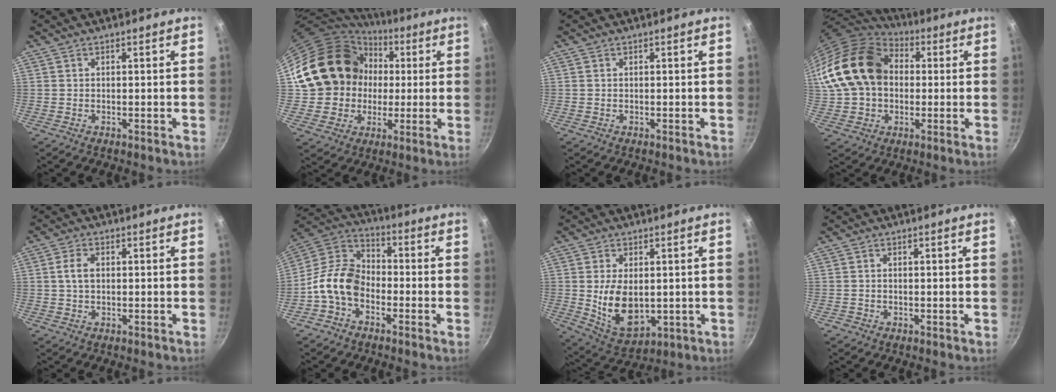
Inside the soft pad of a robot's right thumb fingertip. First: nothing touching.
{"total": 19.0, "force": [2.5, 16.8, 8.4], "torque": [-0.133, 0.034, 0.051]}
{"total": 0.0}
{"total": 20.3, "force": [2.8, 15.2, 13.2], "torque": [-0.232, 0.037, 0.046]}
{"total": 3.5, "force": [0.3, 2.3, 2.7], "torque": [-0.049, 0.007, 0.005]}
{"total": 11.3, "force": [-4.0, 8.0, 7.0], "torque": [-0.104, 0.049, -0.102]}
{"total": 11.5, "force": [0.2, 7.1, 9.1], "torque": [-0.145, -0.017, 0.025]}
{"total": 0.5, "force": [-0.2, 0.5, 0.1], "torque": [-0.001, 0.002, -0.005]}